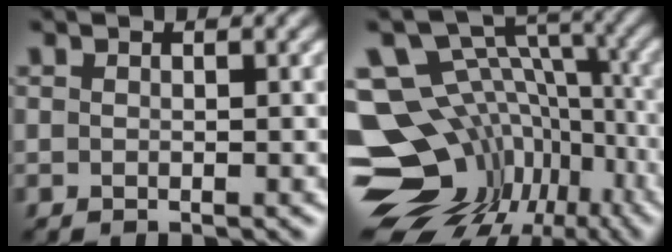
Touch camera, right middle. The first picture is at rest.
{"total": 15.2, "force": [-5.0, 11.6, 8.6], "torque": [-0.158, 0.015, -0.046]}